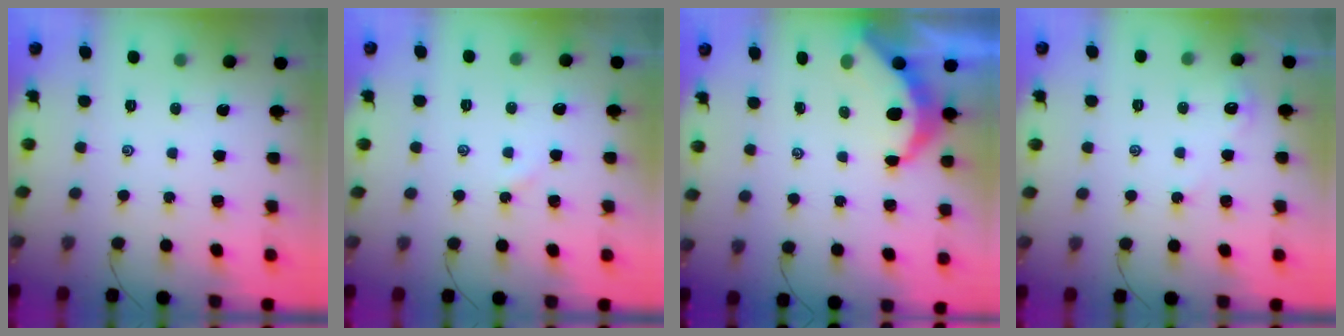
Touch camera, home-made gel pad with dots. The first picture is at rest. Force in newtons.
{"total": 2.5, "press": 2.5, "slide": 0.4}
{"total": 6.8, "press": 6.8, "slide": 0.4}
{"total": 2.6, "press": 2.5, "slide": 0.5}